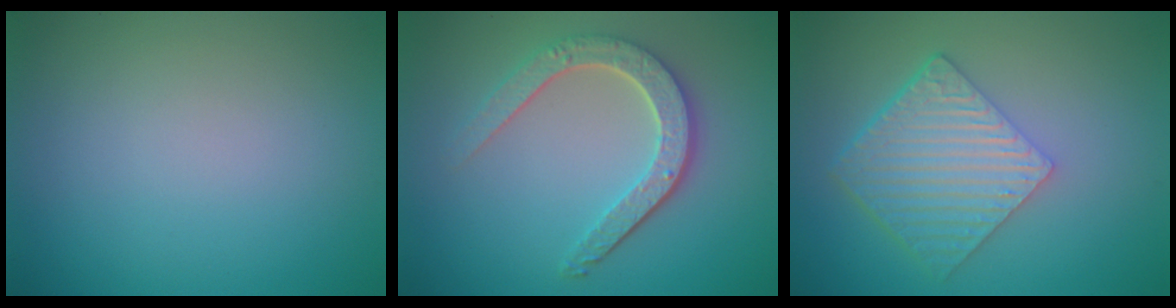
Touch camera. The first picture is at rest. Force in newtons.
{"total": 4.6, "press": 3.7, "slide": 2.8}
{"total": 6.2, "press": 4.3, "slide": 4.4}